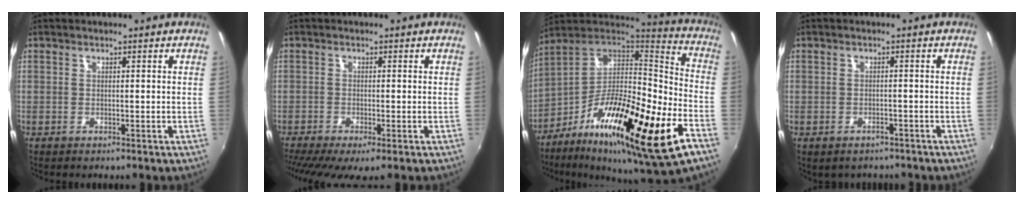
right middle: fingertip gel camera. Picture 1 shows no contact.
{"total": 7.0, "force": [-5.0, 0.8, 4.9], "torque": [-0.106, -0.041, -0.082]}
{"total": 27.6, "force": [-12.6, 4.4, 24.1], "torque": [-0.401, -0.037, -0.223]}
{"total": 3.2, "force": [-2.4, 1.8, 0.9], "torque": [-0.023, -0.010, -0.032]}